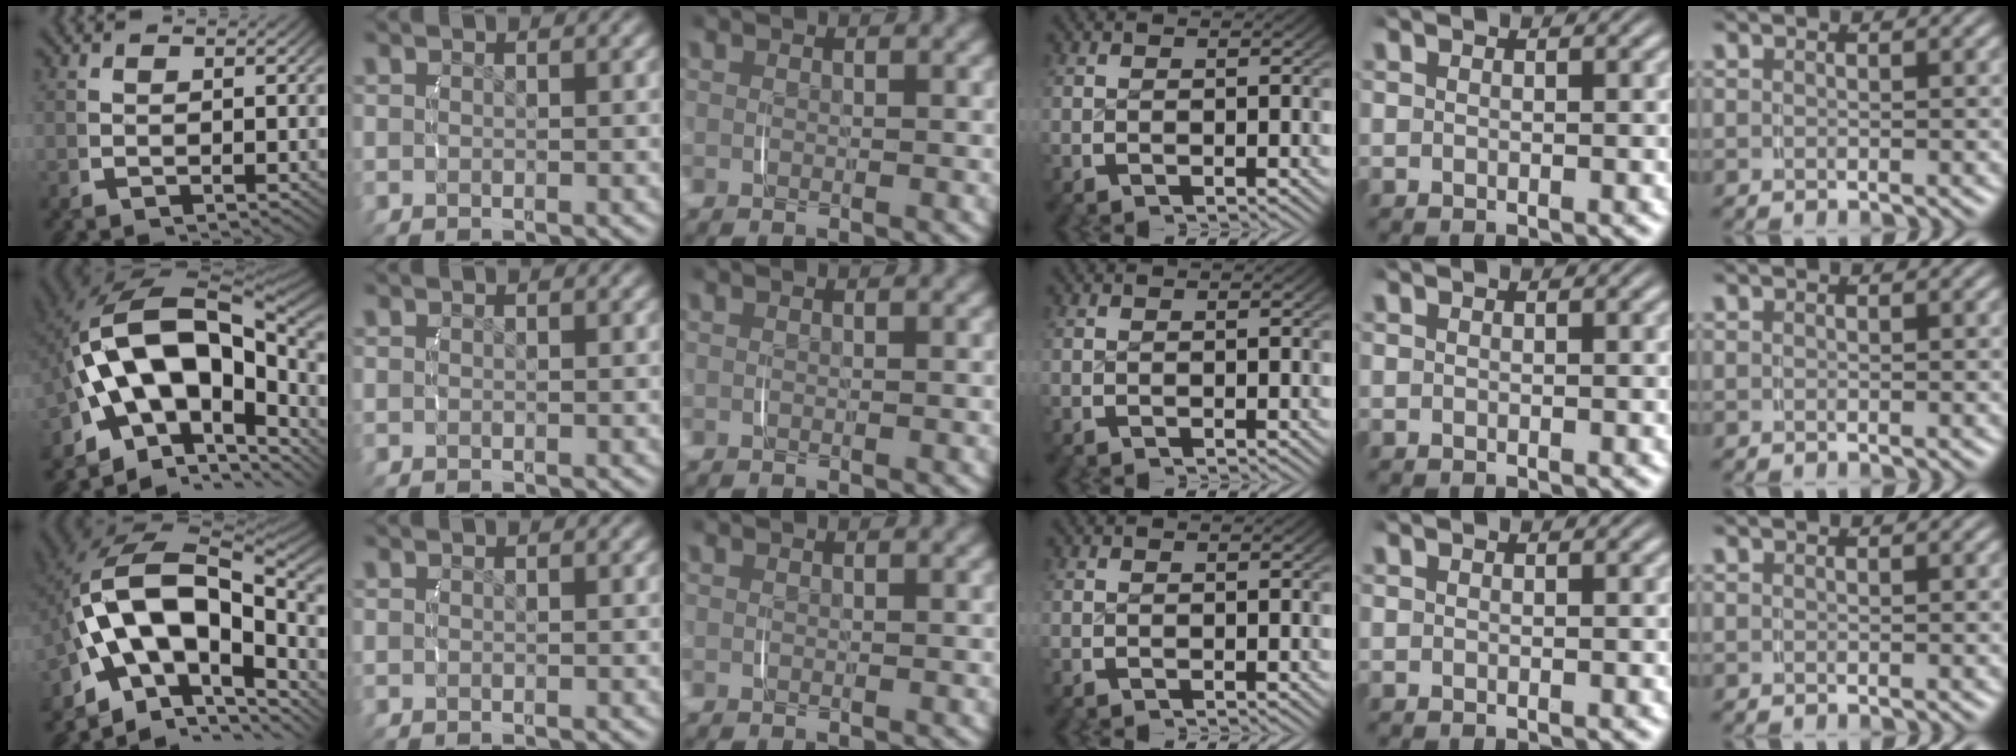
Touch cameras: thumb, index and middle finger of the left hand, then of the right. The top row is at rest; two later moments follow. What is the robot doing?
{"motion": "lift_and_place", "object": "camera"}